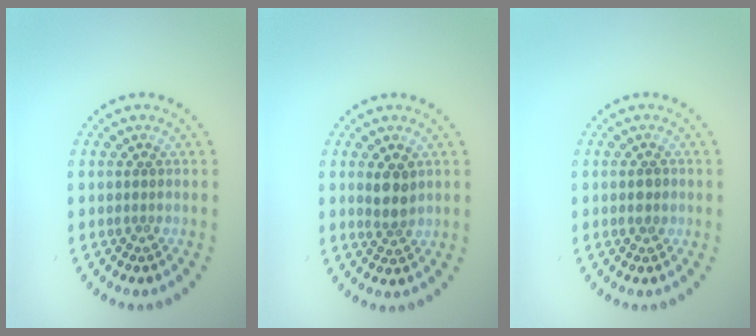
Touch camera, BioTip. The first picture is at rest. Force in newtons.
{"total": 2.1, "press": 1.8, "slide": 1.0}
{"total": 1.2, "press": 1.2, "slide": 0.1}